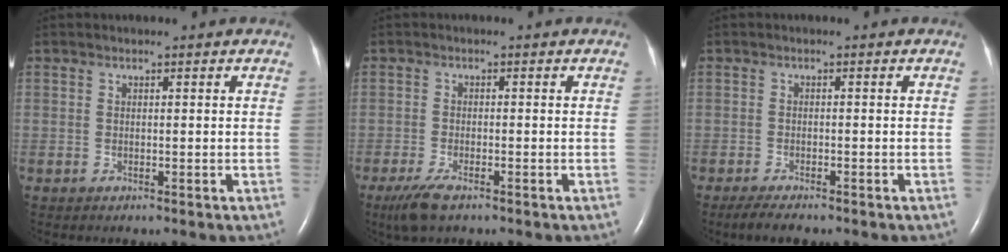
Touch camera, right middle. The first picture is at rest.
{"total": 4.1, "force": [-2.8, 1.0, 2.9], "torque": [-0.070, -0.011, -0.051]}
{"total": 3.4, "force": [-2.7, 0.7, 1.9], "torque": [-0.039, -0.010, -0.041]}